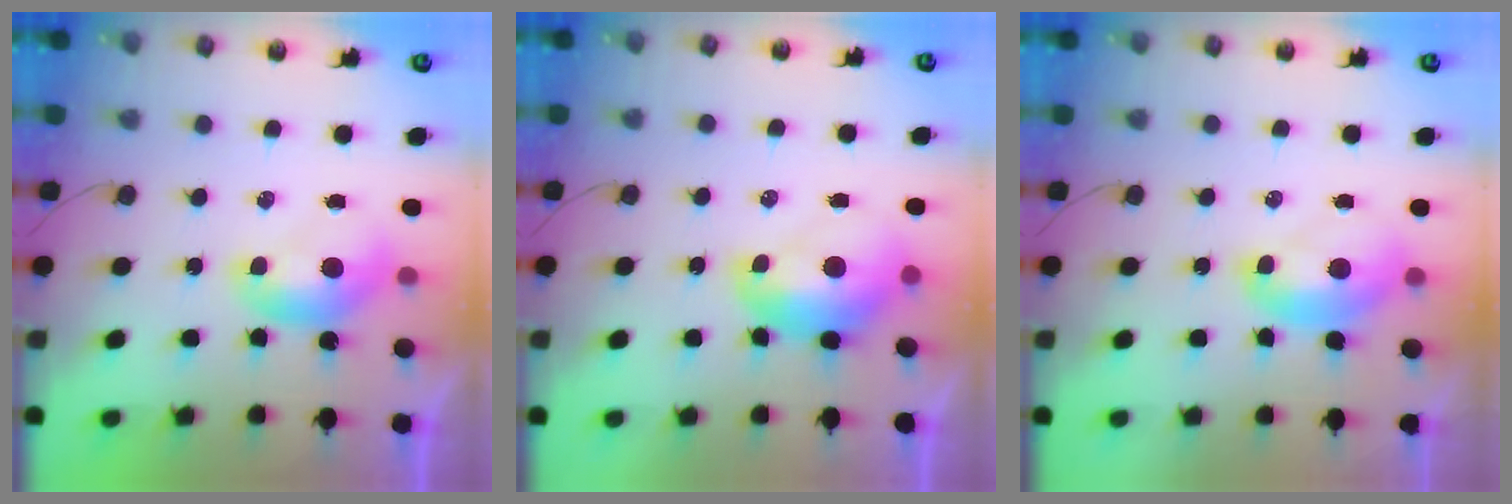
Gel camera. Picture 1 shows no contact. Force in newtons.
{"total": 2.6, "press": 2.5, "slide": 0.7}
{"total": 2.0, "press": 1.9, "slide": 0.7}